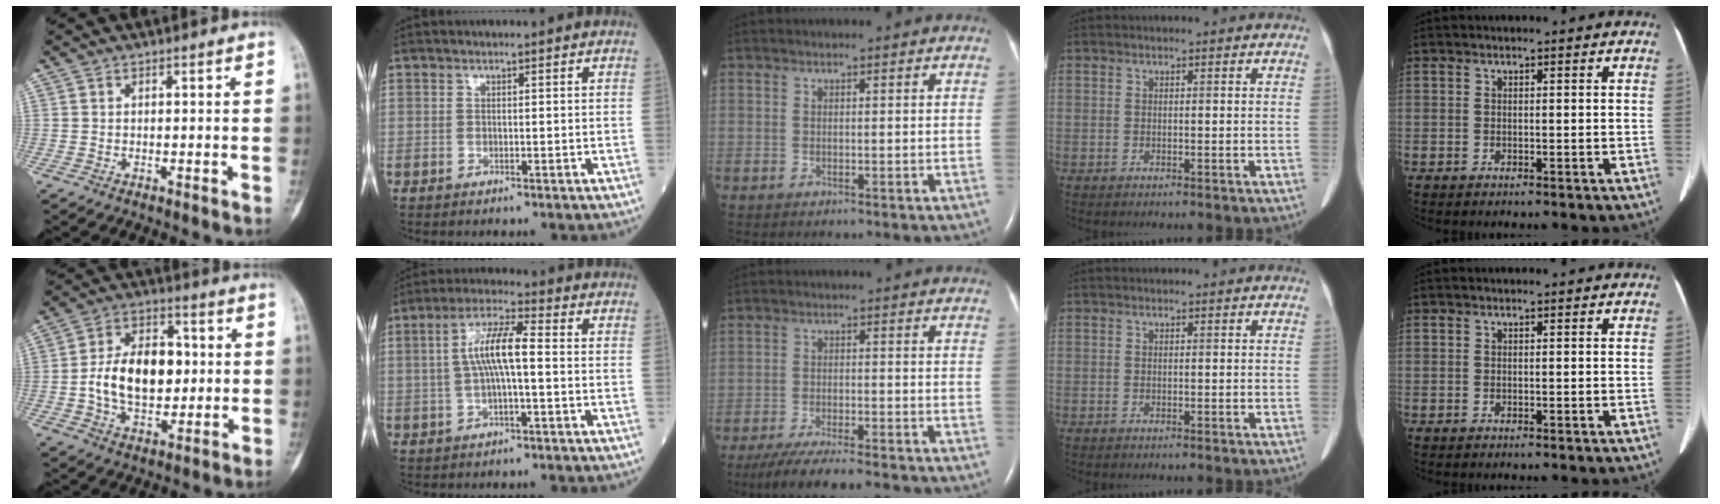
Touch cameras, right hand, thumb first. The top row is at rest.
{"thumb": {"total": 15.0, "force": [0.2, 9.5, 11.6], "torque": [-0.171, 0.019, 0.004]}, "index": {"total": 7.7, "force": [0.2, 1.3, 7.6], "torque": [-0.152, 0.019, 0.001]}, "middle": {"total": 10.9, "force": [-9.2, 1.6, 5.7], "torque": [-0.088, -0.023, -0.142]}}